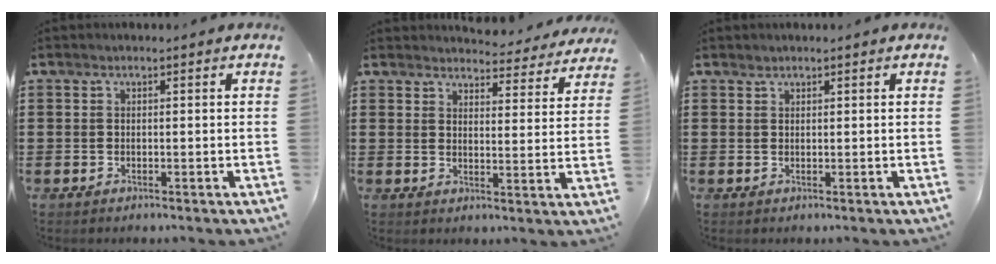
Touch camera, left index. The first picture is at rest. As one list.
[{"total": 4.0, "force": [4.0, 0.2, 0.3], "torque": [-0.015, -0.029, 0.069]}, {"total": 0.6, "force": [0.6, 0.2, 0.0], "torque": [-0.003, -0.001, 0.013]}]